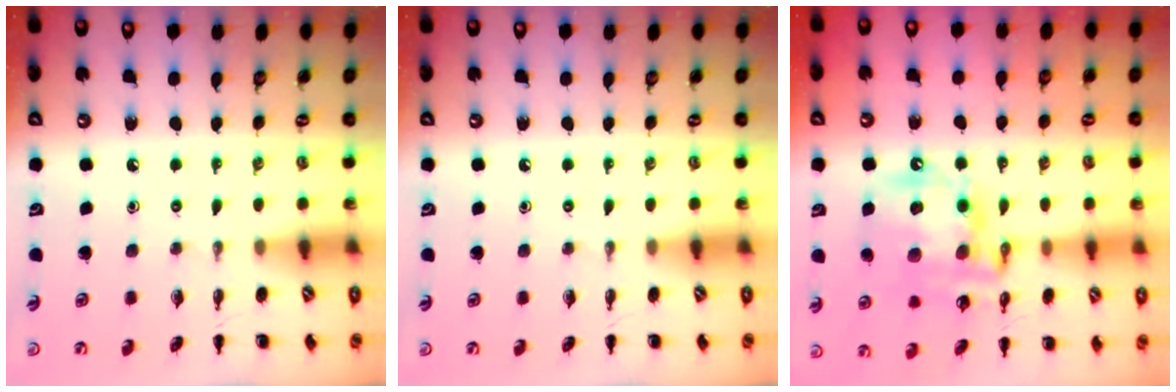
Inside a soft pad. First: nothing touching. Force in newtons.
{"total": 0.0}
{"total": 17.3, "press": 16.9, "slide": 3.5}